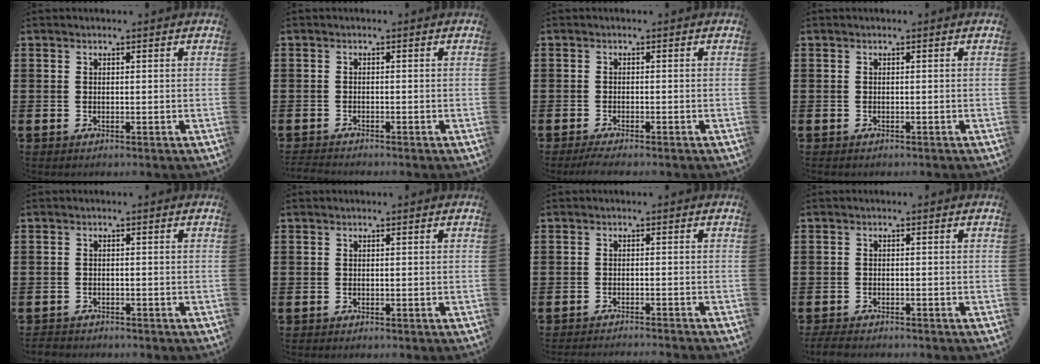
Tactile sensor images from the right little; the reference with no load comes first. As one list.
[{"total": 0.9, "force": [-0.9, 0.0, 0.1], "torque": [-0.003, 0.000, -0.019]}, {"total": 1.2, "force": [-1.0, 0.0, 0.8], "torque": [-0.013, -0.001, -0.019]}, {"total": 0.0}, {"total": 1.1, "force": [-1.1, 0.2, 0.0], "torque": [-0.004, 0.001, -0.024]}, {"total": 0.0}, {"total": 1.3, "force": [-1.2, -0.3, 0.0], "torque": [0.000, 0.003, -0.025]}, {"total": 1.4, "force": [-1.3, 0.3, 0.5], "torque": [-0.010, 0.003, -0.027]}]